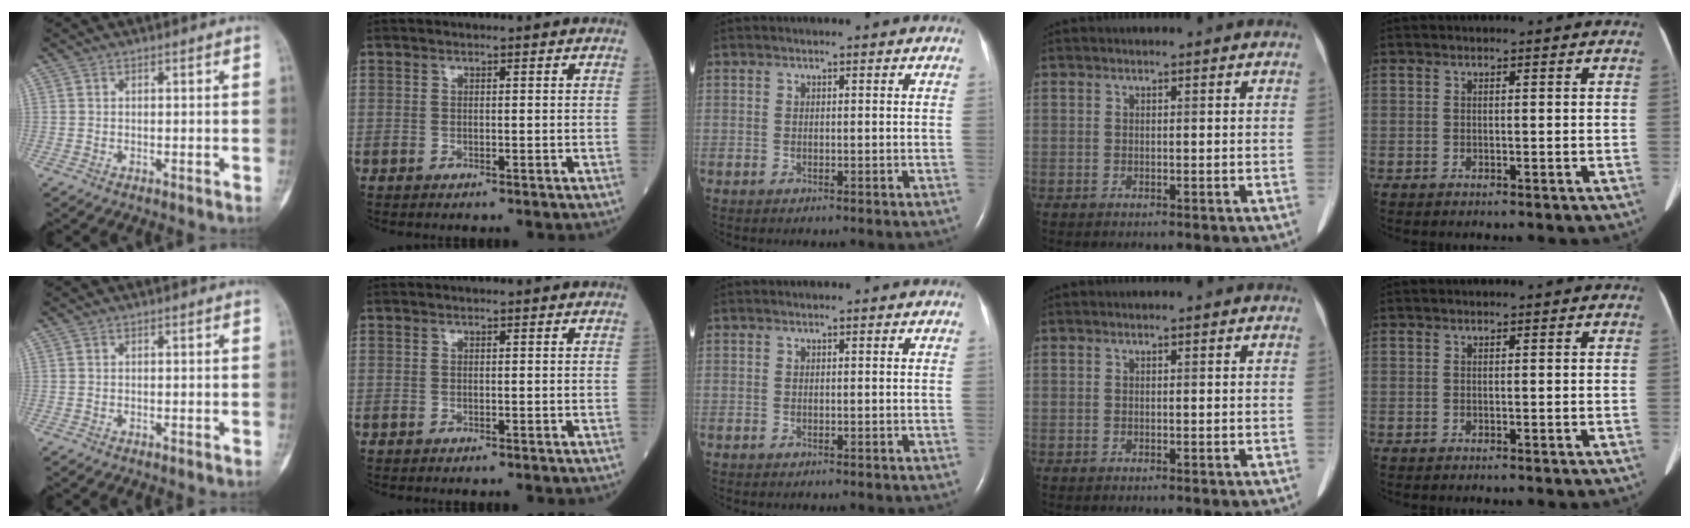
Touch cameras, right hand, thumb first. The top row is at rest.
{}